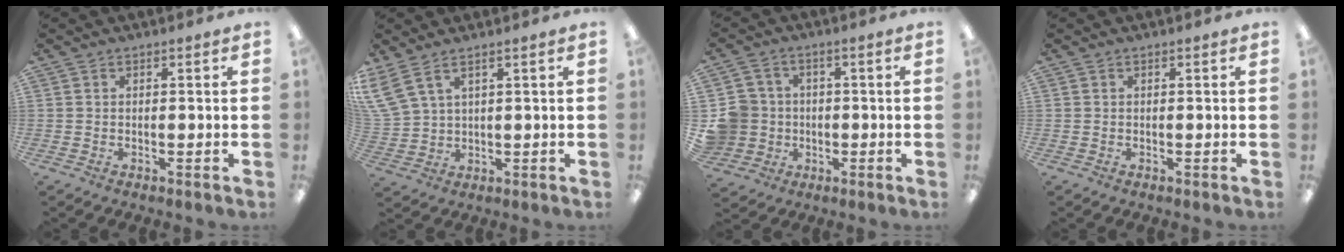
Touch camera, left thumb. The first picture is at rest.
{"total": 6.4, "force": [4.1, 2.8, 4.0], "torque": [-0.089, -0.013, 0.078]}
{"total": 8.4, "force": [-0.5, 8.2, 1.8], "torque": [-0.063, 0.020, 0.000]}
{"total": 0.0}